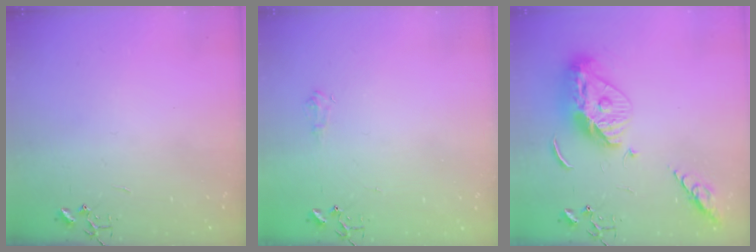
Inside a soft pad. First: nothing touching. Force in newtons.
{"total": 5.8, "press": 5.7, "slide": 0.8}
{"total": 15.9, "press": 15.8, "slide": 1.5}